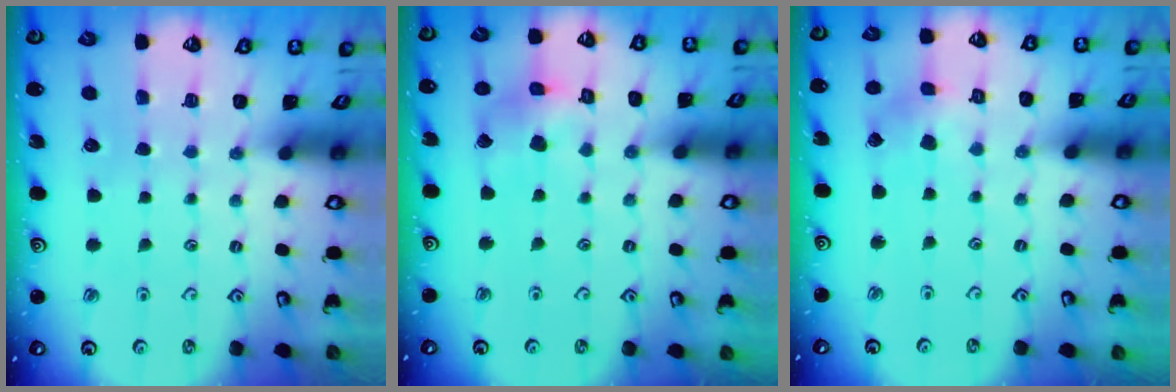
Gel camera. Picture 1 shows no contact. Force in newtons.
{"total": 10.6, "press": 10.5, "slide": 1.3}
{"total": 2.3, "press": 2.3, "slide": 0.4}